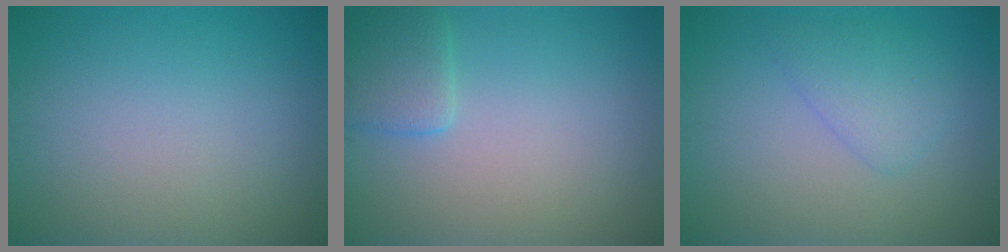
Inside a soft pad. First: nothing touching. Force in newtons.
{"total": 2.4, "press": 2.4, "slide": 0.2}
{"total": 2.5, "press": 2.4, "slide": 0.2}